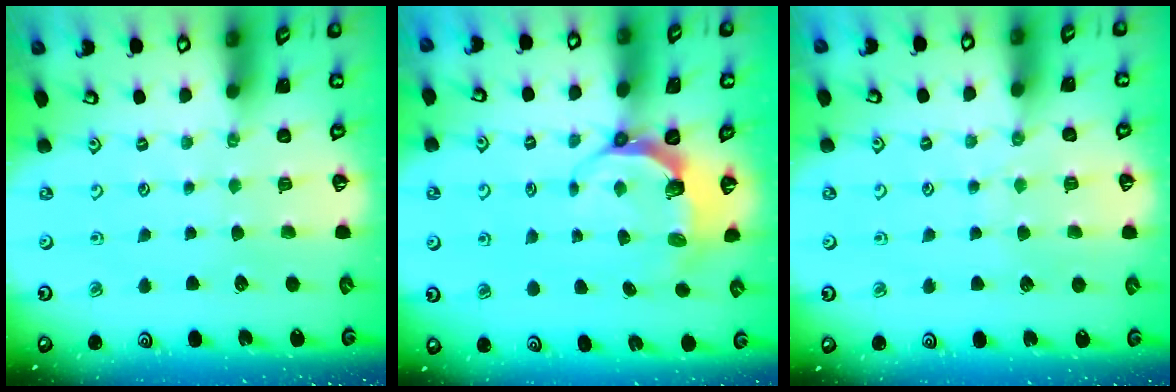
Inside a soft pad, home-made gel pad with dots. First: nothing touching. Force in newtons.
{"total": 6.8, "press": 5.6, "slide": 3.9}
{"total": 5.7, "press": 5.7, "slide": 0.6}